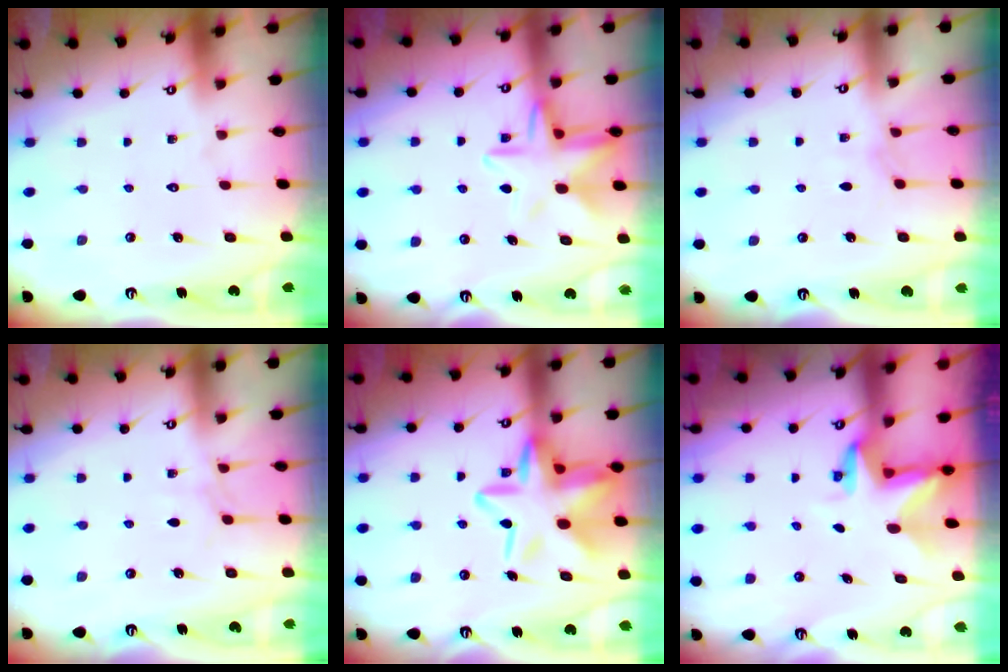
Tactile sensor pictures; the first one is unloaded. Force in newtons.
{"total": 11.5, "press": 11.5, "slide": 1.2}
{"total": 4.0, "press": 4.0, "slide": 0.6}
{"total": 3.2, "press": 3.2, "slide": 0.4}
{"total": 17.4, "press": 17.3, "slide": 1.5}
{"total": 2.8, "press": 2.8, "slide": 0.2}